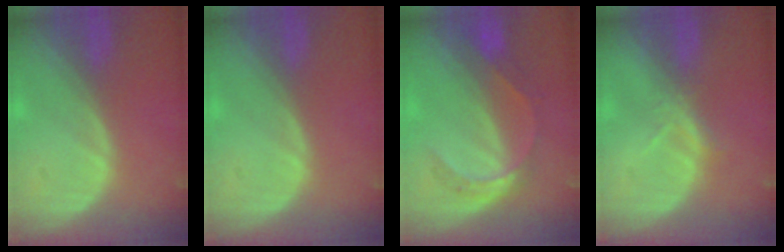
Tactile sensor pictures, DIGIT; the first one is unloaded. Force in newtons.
{"total": 0.0}
{"total": 5.6, "press": 5.0, "slide": 2.5}
{"total": 2.1, "press": 1.9, "slide": 0.9}